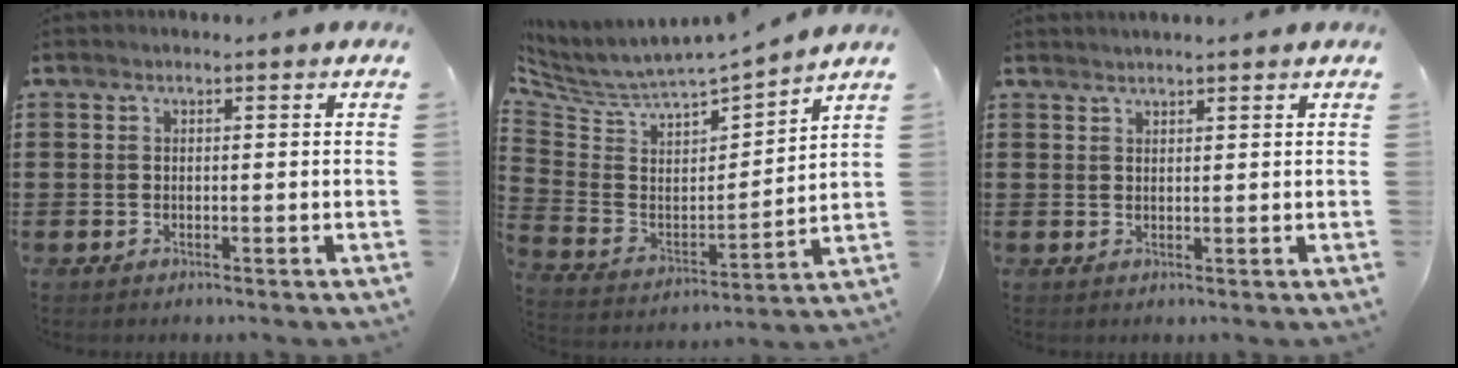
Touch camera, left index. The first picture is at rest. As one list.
[{"total": 4.3, "force": [3.9, 1.5, 1.1], "torque": [-0.050, -0.044, 0.060]}, {"total": 1.2, "force": [1.1, -0.1, 0.2], "torque": [-0.004, -0.001, 0.023]}]